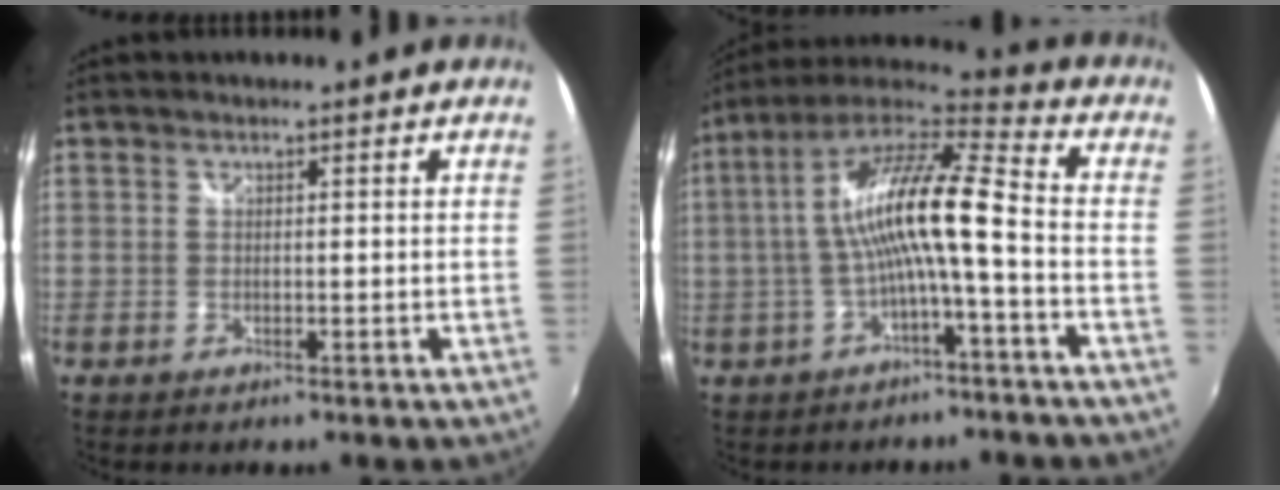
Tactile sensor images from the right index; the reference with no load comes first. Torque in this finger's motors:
{"motor_torque": [1.44, -0.69, 1.05, 0.21]}